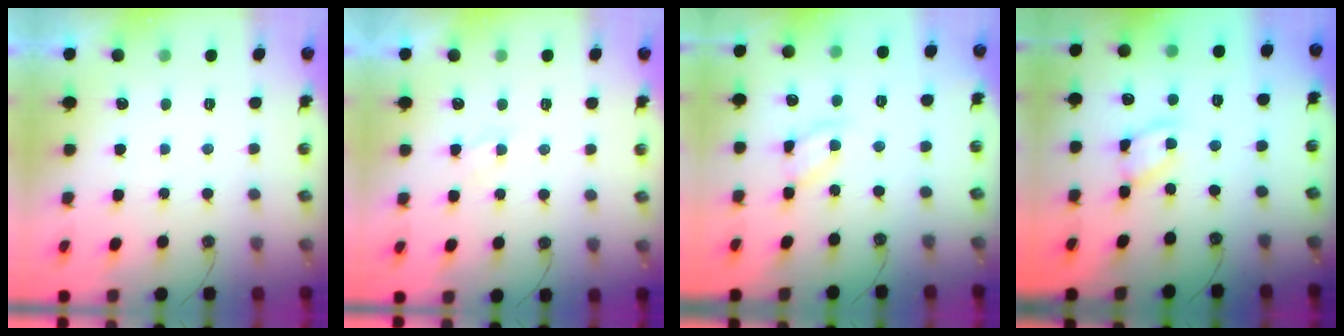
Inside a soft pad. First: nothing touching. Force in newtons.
{"total": 2.3, "press": 2.3, "slide": 0.4}
{"total": 10.6, "press": 10.5, "slide": 1.1}
{"total": 9.3, "press": 9.3, "slide": 0.6}